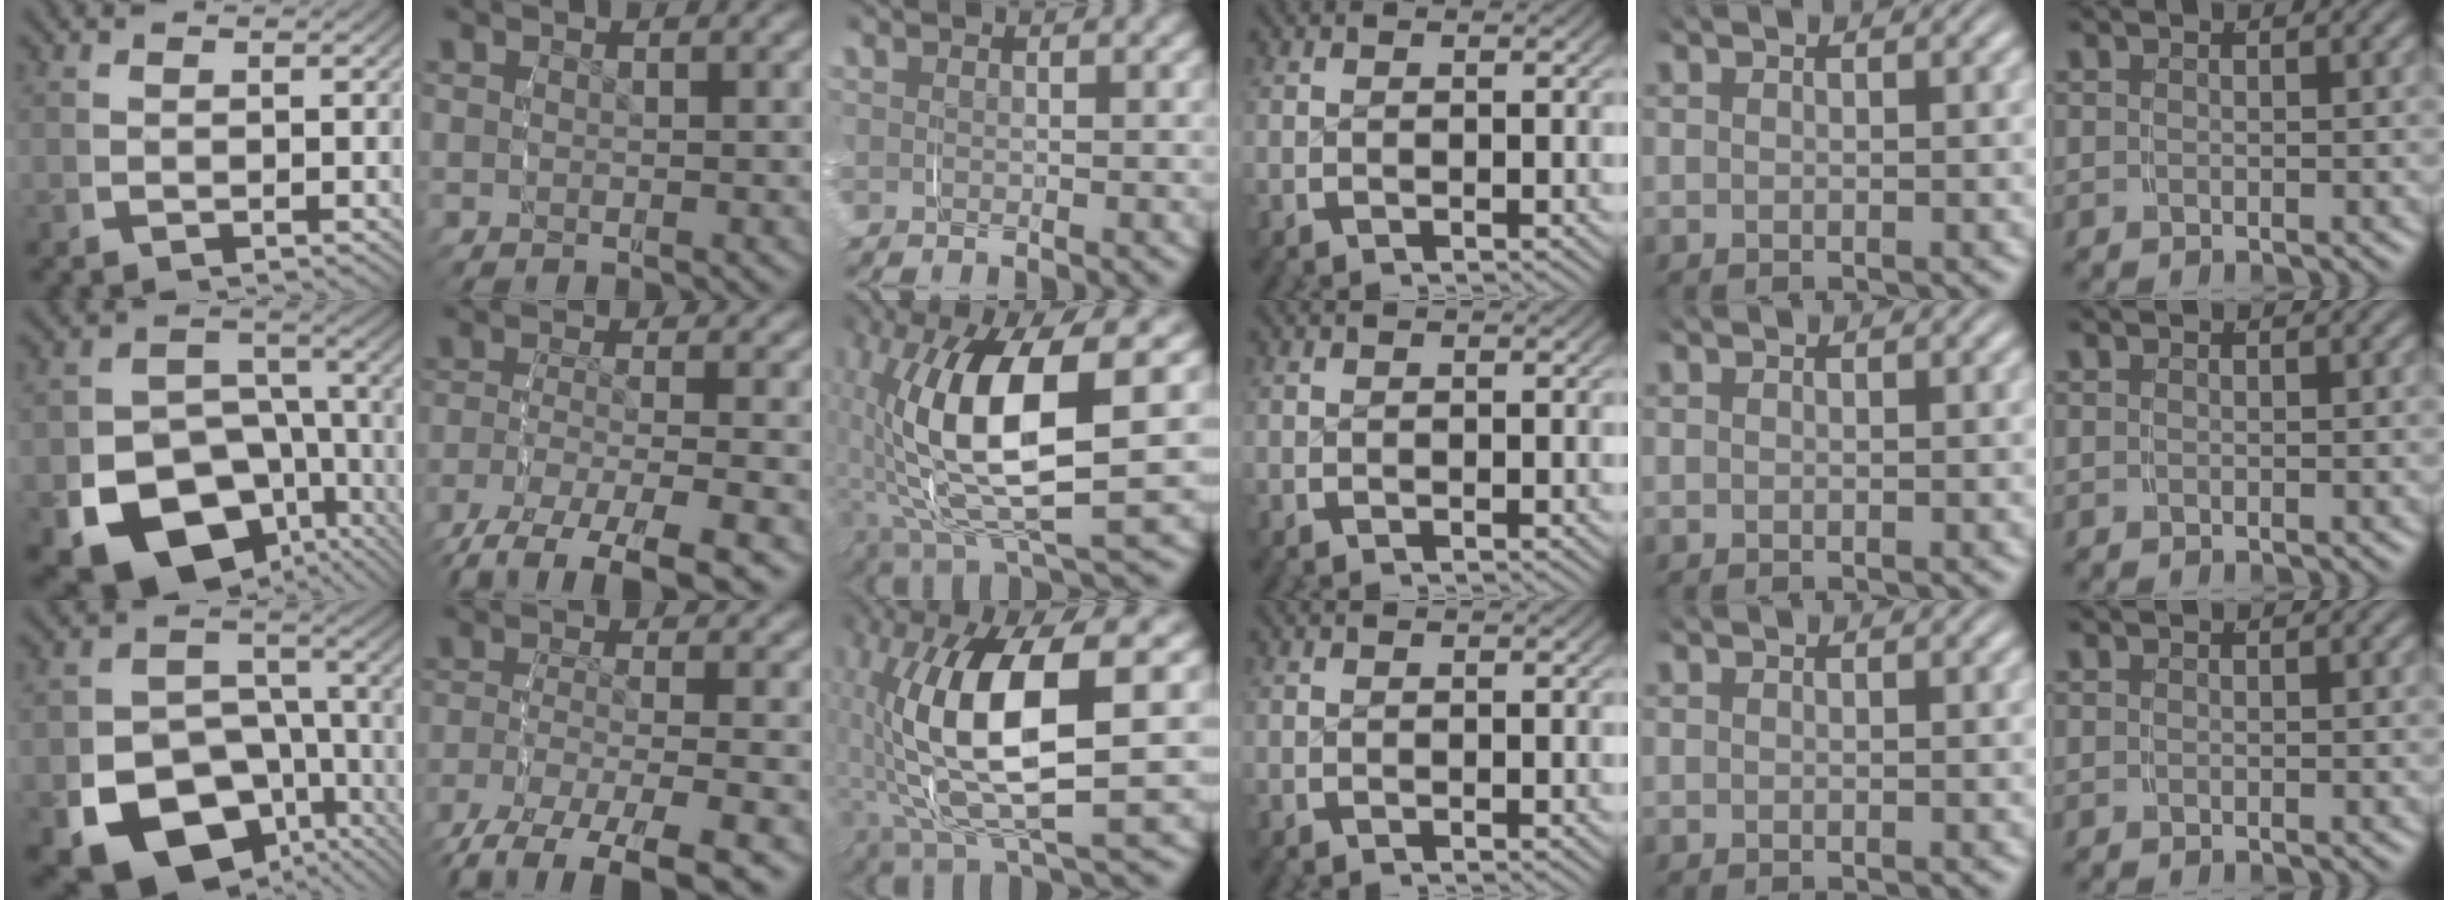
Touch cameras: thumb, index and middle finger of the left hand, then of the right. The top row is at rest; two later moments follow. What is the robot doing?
{"motion": "grasp_and_lifting", "object": "shorts"}